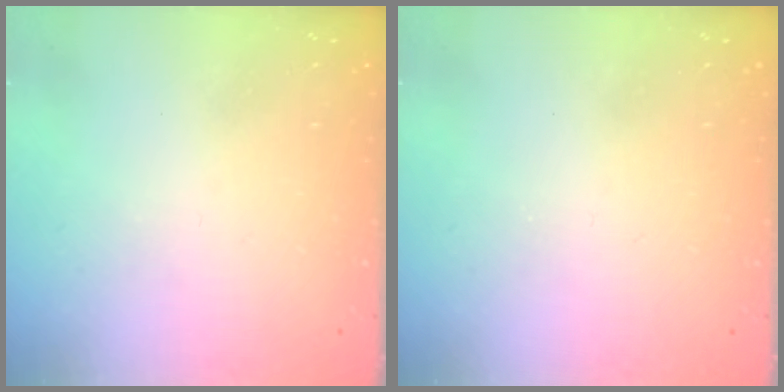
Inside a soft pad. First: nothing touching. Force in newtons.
{"total": 1.8, "press": 1.8, "slide": 0.4}